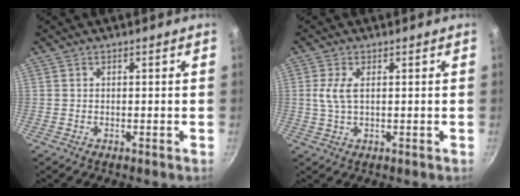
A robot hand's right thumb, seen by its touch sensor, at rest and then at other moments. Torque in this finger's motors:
{"motor_torque": [0.56, 1.22, 0.79, -0.25, 0.19]}